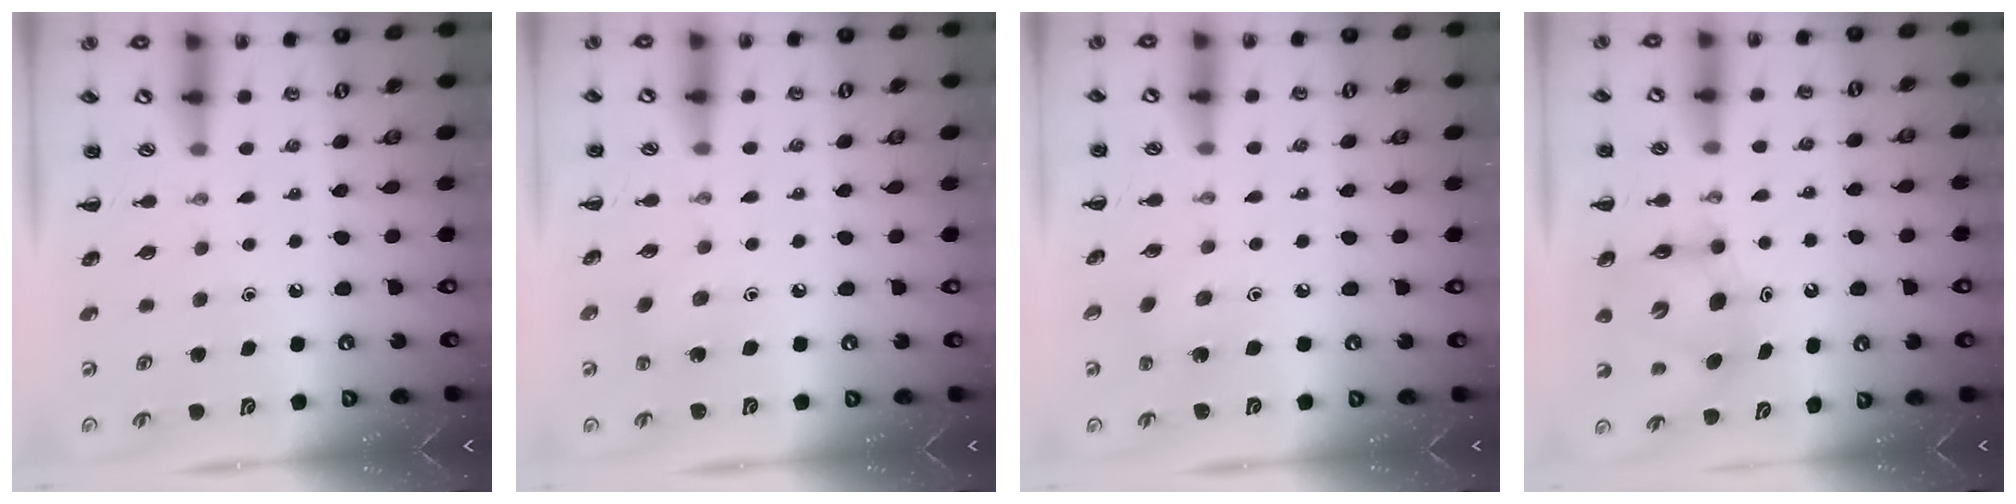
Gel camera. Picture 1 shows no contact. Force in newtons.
{"total": 3.6, "press": 3.4, "slide": 1.0}
{"total": 2.3, "press": 2.1, "slide": 0.8}
{"total": 7.0, "press": 6.8, "slide": 1.5}